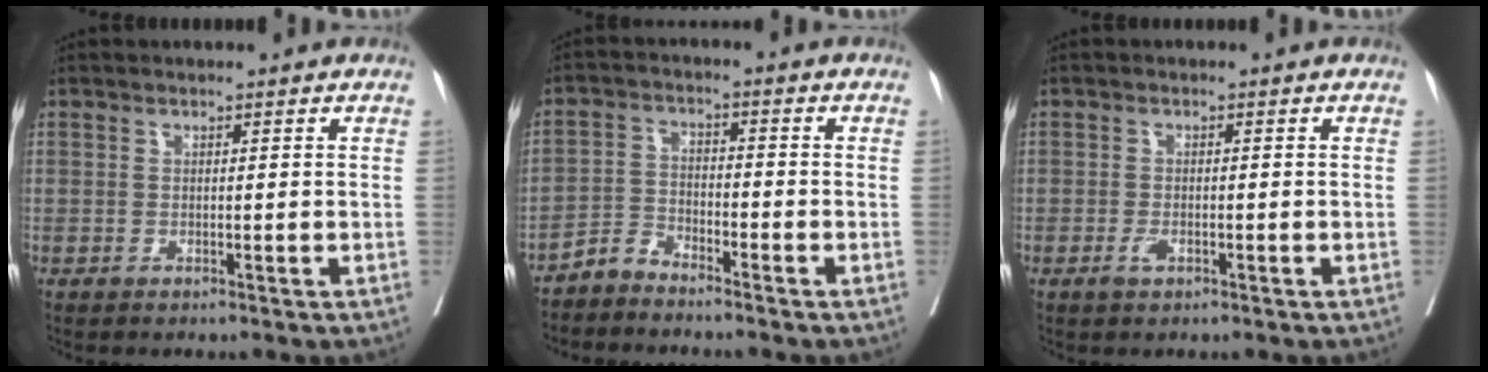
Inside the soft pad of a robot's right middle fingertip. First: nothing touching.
{"total": 3.2, "force": [-3.2, 0.4, 0.1], "torque": [0.004, -0.009, -0.065]}
{"total": 1.5, "force": [-0.7, 0.6, 1.1], "torque": [-0.022, 0.000, -0.011]}